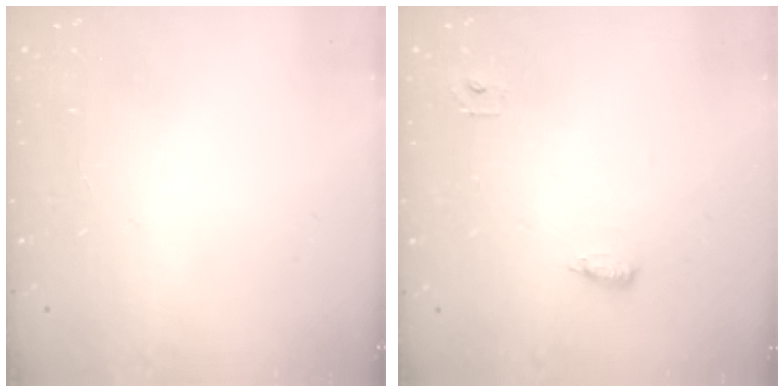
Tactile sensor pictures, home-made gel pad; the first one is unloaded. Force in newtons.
{"total": 5.4, "press": 5.3, "slide": 1.2}